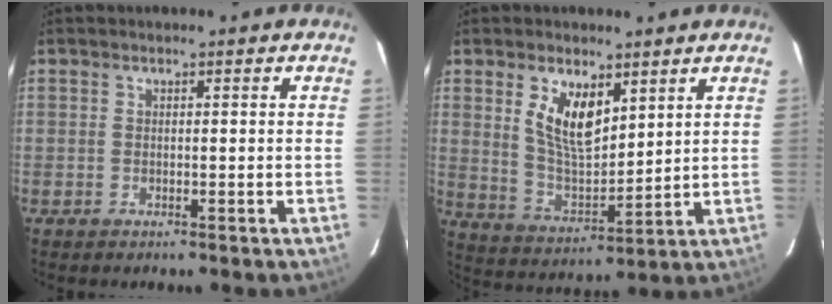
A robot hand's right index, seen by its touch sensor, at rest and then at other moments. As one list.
[{"total": 10.3, "force": [4.7, 4.8, 7.7], "torque": [-0.141, 0.004, 0.103]}]